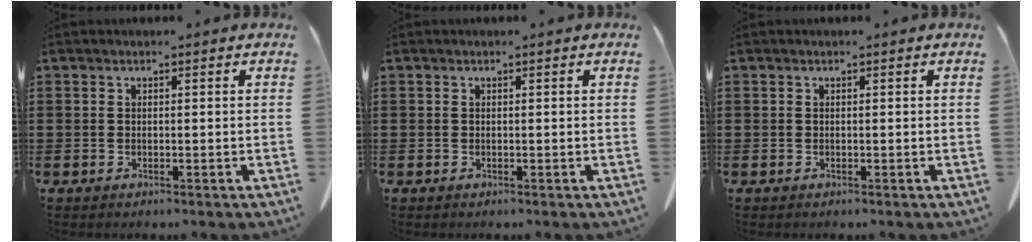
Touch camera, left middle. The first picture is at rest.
{"total": 0.0}
{"total": 0.0}